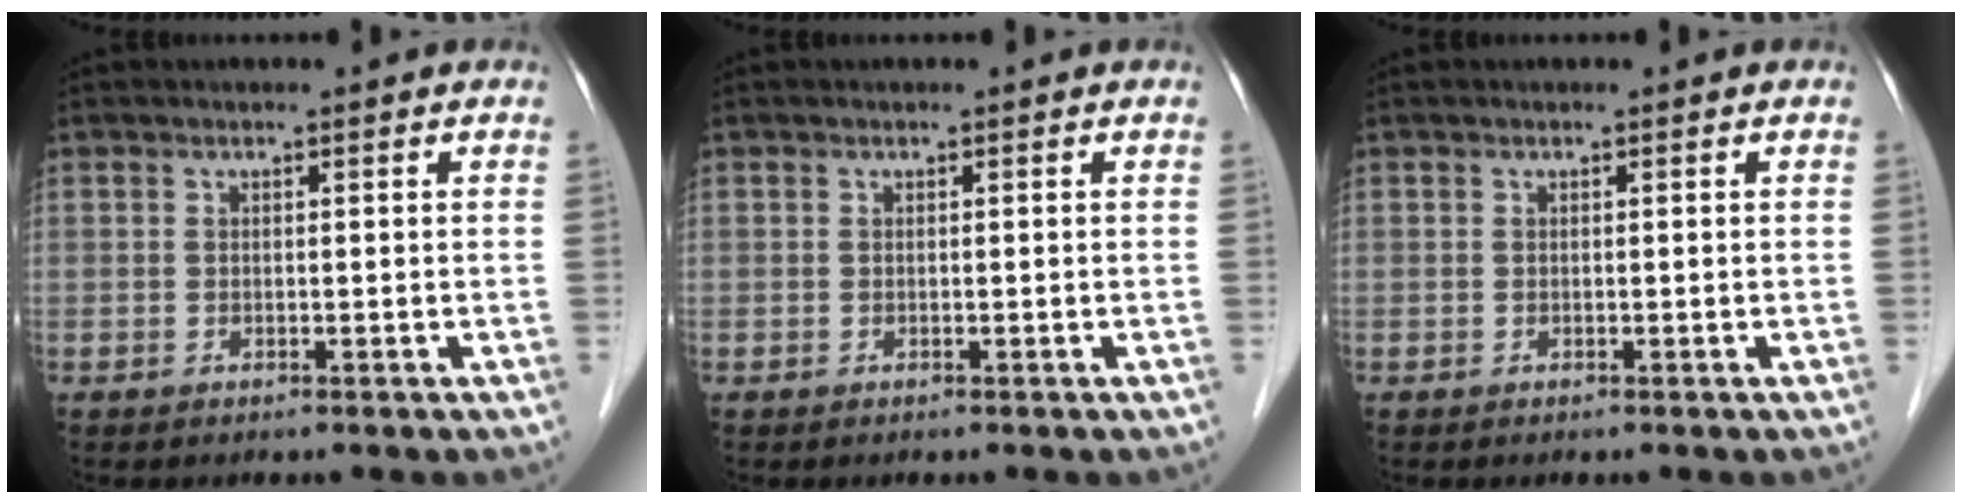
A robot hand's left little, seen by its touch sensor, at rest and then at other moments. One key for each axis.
{"total": 0.0}
{"total": 0.0}